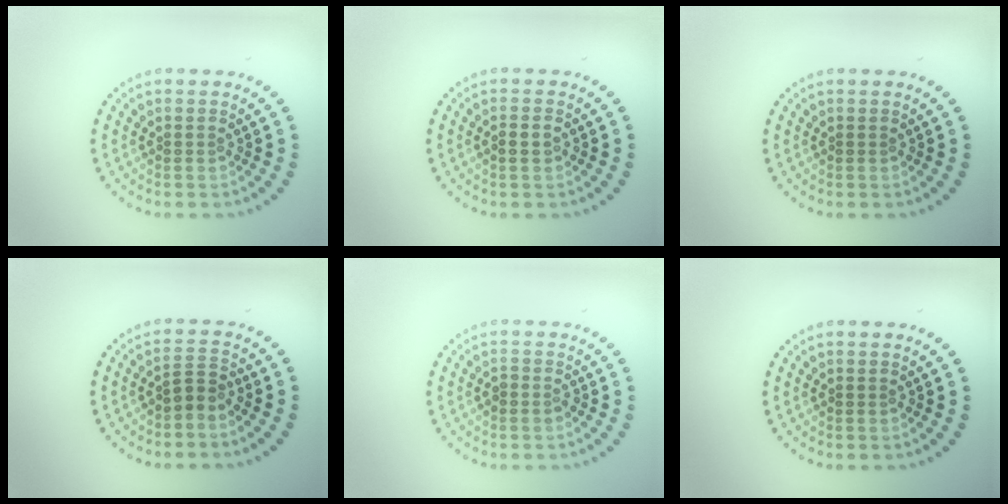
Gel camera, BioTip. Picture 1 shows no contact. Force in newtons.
{"total": 1.2, "press": 1.2, "slide": 0.3}
{"total": 0.0}
{"total": 1.9, "press": 1.4, "slide": 1.3}
{"total": 0.9, "press": 0.8, "slide": 0.4}
{"total": 0.0}